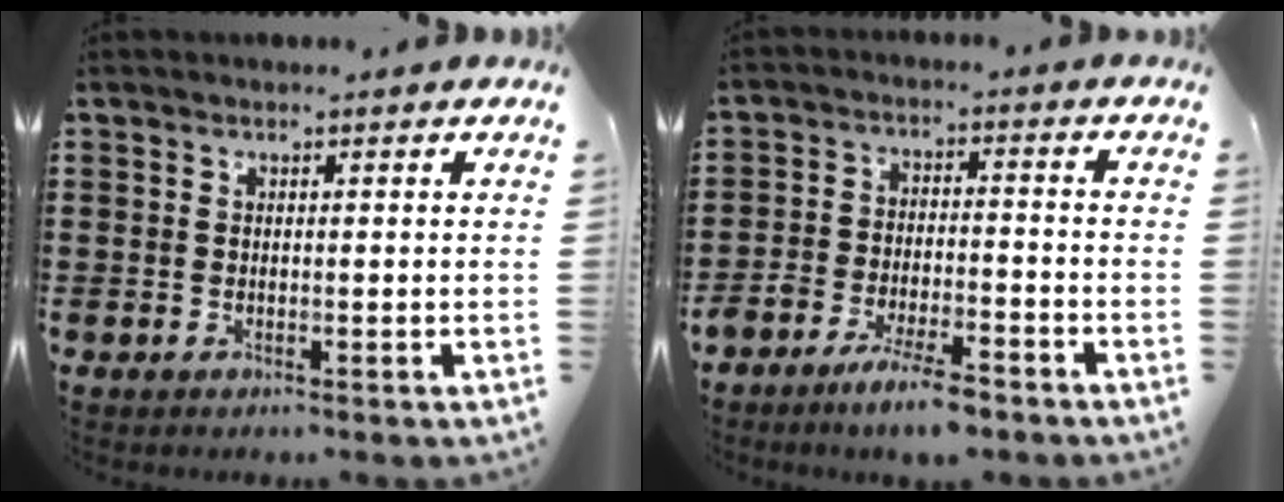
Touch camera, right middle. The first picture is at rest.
{"total": 6.1, "force": [-5.3, 1.3, 2.6], "torque": [-0.052, 0.008, -0.102]}